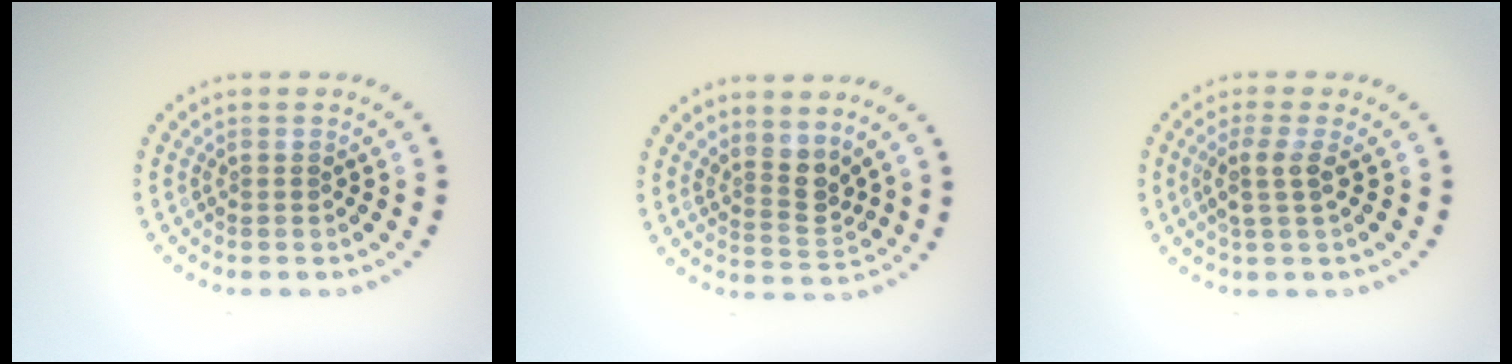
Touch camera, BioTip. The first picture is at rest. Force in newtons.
{"total": 2.8, "press": 2.0, "slide": 1.9}
{"total": 2.4, "press": 1.8, "slide": 1.5}